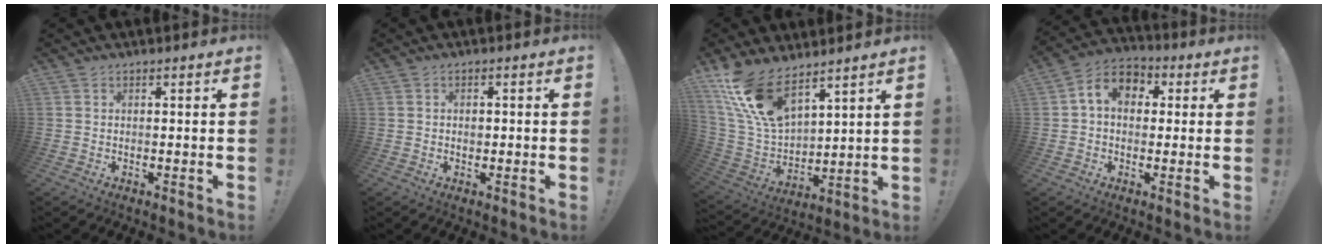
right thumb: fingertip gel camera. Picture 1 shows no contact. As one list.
[{"total": 1.5, "force": [-0.5, 1.2, 0.7], "torque": [-0.007, 0.003, -0.011]}, {"total": 16.2, "force": [11.7, 6.9, 8.9], "torque": [-0.191, -0.076, 0.221]}, {"total": 10.0, "force": [2.2, 7.4, 6.4], "torque": [-0.104, 0.015, 0.047]}]